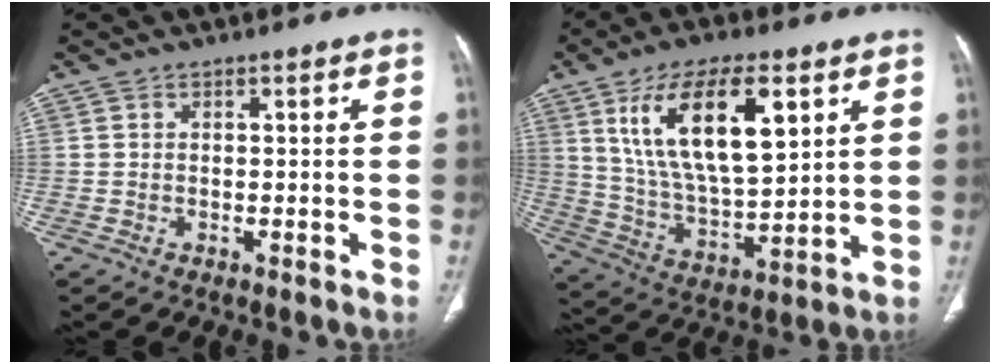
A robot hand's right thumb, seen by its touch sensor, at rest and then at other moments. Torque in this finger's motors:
{"motor_torque": [-0.41, 4.01, 1.27, 0.38, 0.21]}